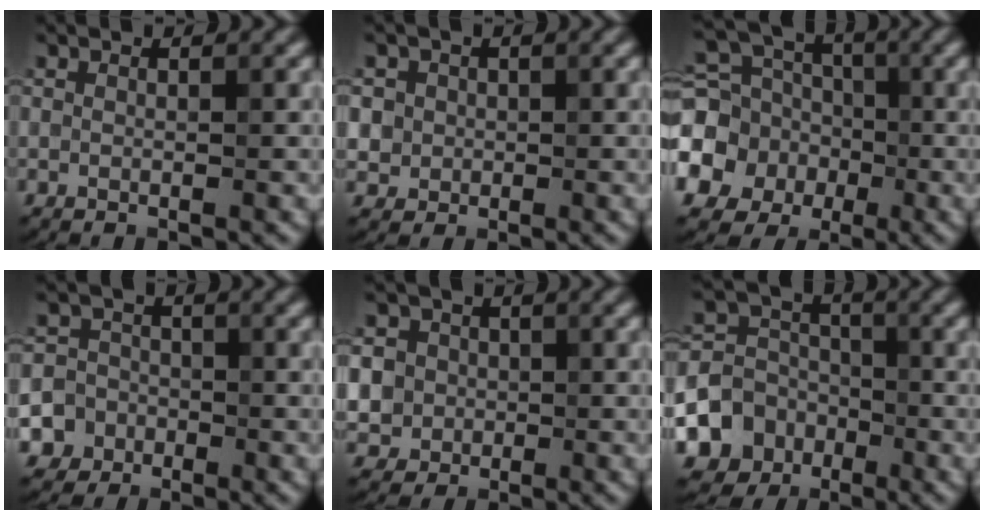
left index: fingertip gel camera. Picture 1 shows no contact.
{"total": 2.8, "force": [0.4, 2.7, 0.7], "torque": [0.001, 0.009, 0.007]}
{"total": 11.5, "force": [-3.0, 10.2, 4.4], "torque": [-0.121, -0.019, -0.079]}
{"total": 6.4, "force": [-3.2, 5.4, 0.9], "torque": [-0.001, -0.008, -0.074]}
{"total": 6.7, "force": [0.3, 6.4, 2.2], "torque": [-0.048, 0.025, -0.015]}
{"total": 7.9, "force": [-3.4, 6.8, 1.8], "torque": [-0.017, -0.012, -0.082]}